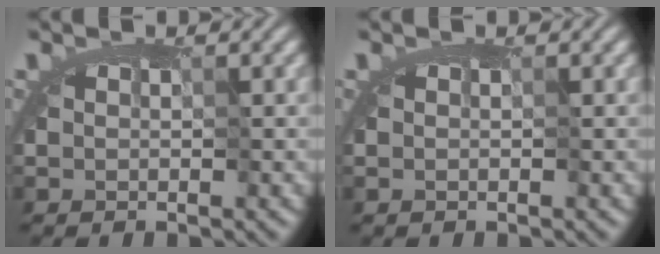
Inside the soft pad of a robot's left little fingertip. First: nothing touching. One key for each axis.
{"total": 0.0}